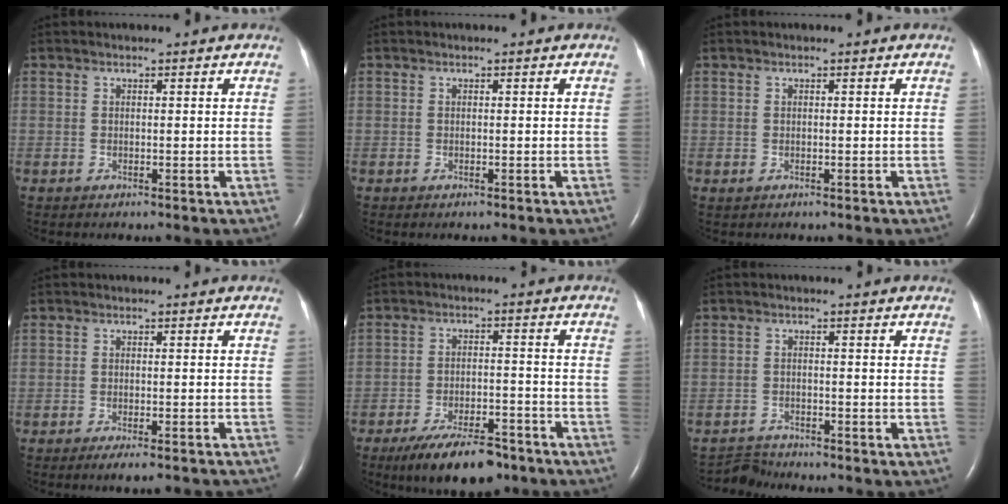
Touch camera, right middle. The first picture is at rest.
{"total": 0.0}
{"total": 0.0}
{"total": 8.4, "force": [-7.3, 1.2, 3.9], "torque": [-0.039, -0.006, -0.091]}
{"total": 11.1, "force": [-8.3, 3.7, 6.4], "torque": [-0.105, -0.009, -0.135]}
{"total": 2.9, "force": [-2.7, -0.1, -0.9], "torque": [0.014, -0.017, -0.048]}